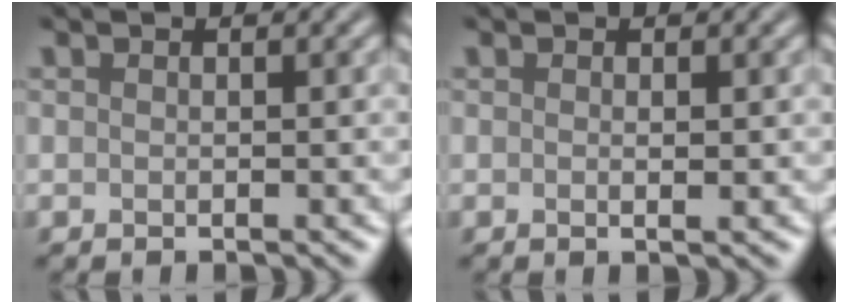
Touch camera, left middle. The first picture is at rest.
{"total": 0.6, "force": [0.0, 0.1, 0.6], "torque": [-0.011, 0.002, 0.003]}